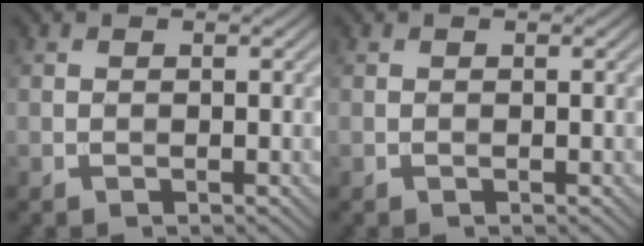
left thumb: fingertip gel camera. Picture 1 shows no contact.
{"total": 0.0}